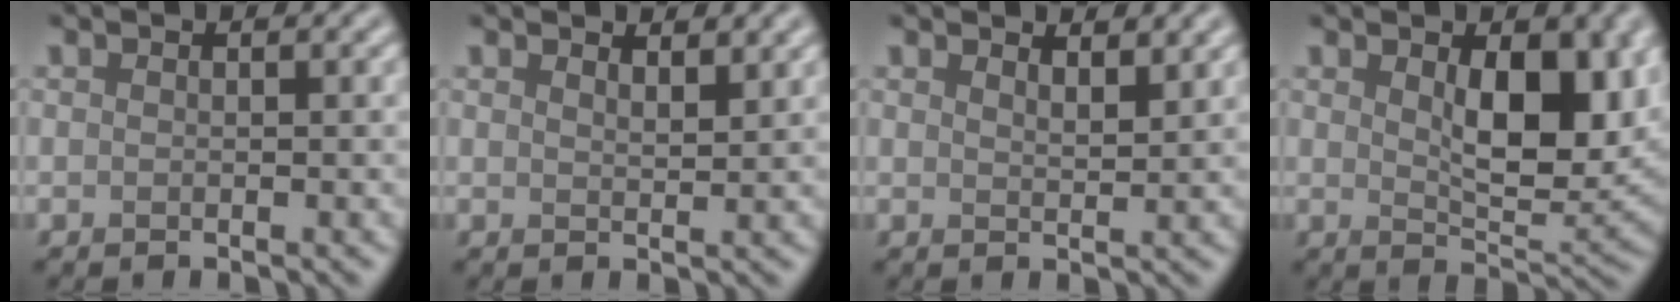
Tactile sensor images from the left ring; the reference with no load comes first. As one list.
[{"total": 2.0, "force": [1.8, 0.4, 0.8], "torque": [-0.008, 0.001, 0.028]}, {"total": 2.3, "force": [2.1, 0.5, 1.0], "torque": [-0.008, 0.001, 0.034]}, {"total": 7.2, "force": [1.8, 3.2, 6.2], "torque": [-0.097, -0.008, 0.037]}]